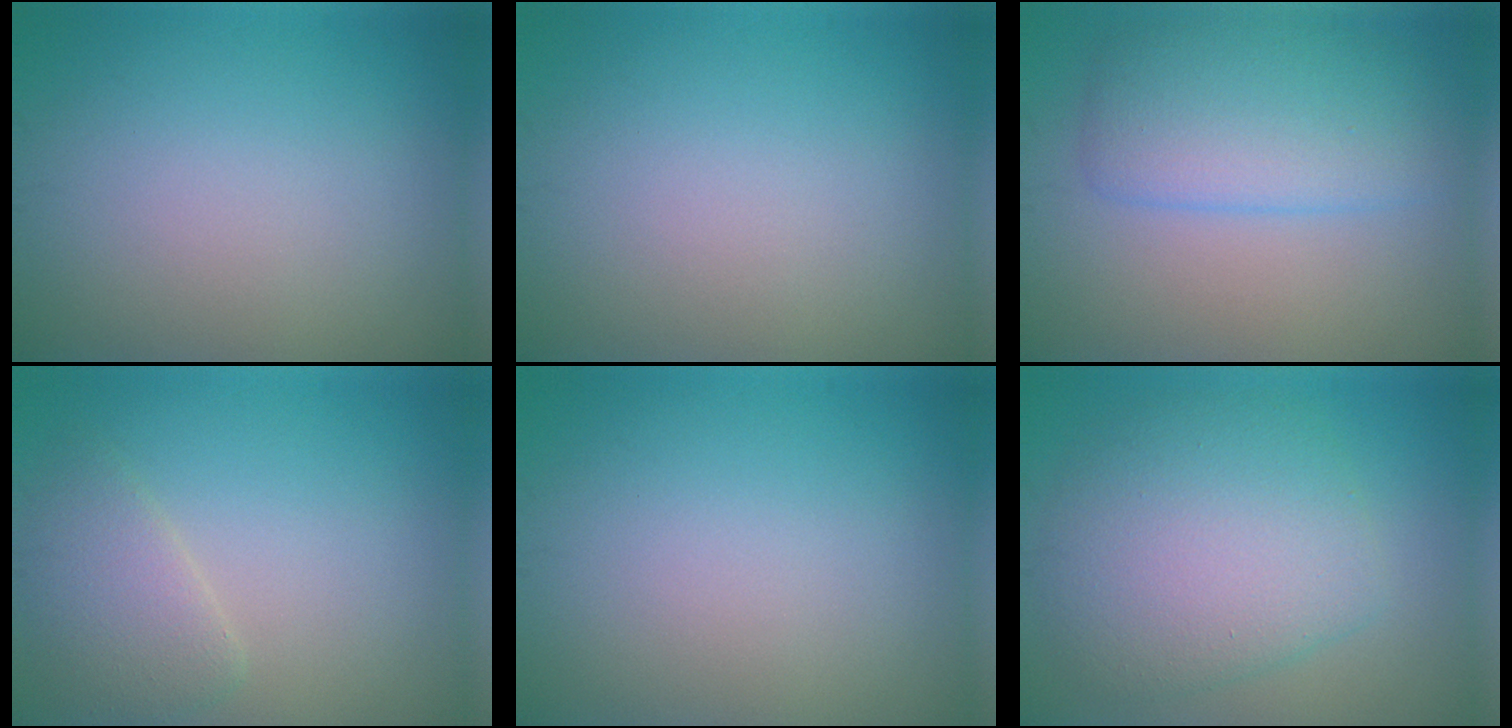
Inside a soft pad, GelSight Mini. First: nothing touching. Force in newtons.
{"total": 0.0}
{"total": 5.3, "press": 5.3, "slide": 0.1}
{"total": 2.9, "press": 2.8, "slide": 0.4}
{"total": 0.0}
{"total": 7.0, "press": 7.0, "slide": 0.2}